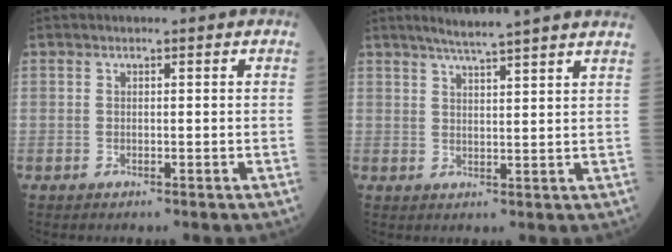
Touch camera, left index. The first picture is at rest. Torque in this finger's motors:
{"motor_torque": [-0.22, -0.25, -0.31, -0.07]}